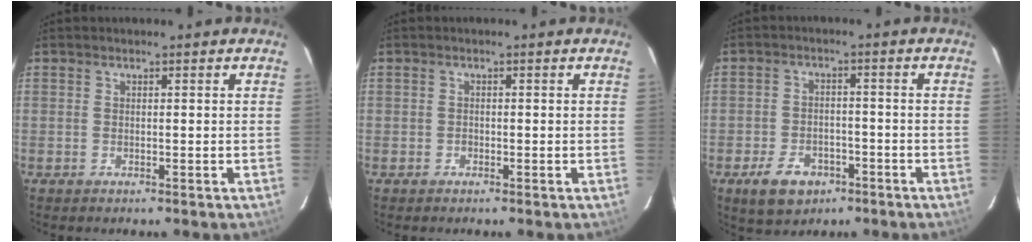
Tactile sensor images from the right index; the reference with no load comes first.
{"total": 0.7, "force": [-0.4, 0.6, 0.0], "torque": [0.002, 0.001, -0.007]}
{"total": 8.3, "force": [-4.7, 5.5, 4.0], "torque": [-0.101, 0.005, -0.065]}